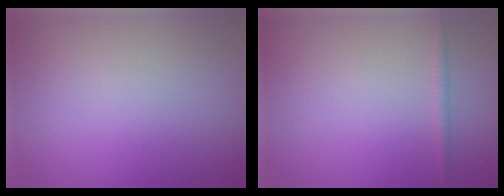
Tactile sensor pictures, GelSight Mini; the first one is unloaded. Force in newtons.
{"total": 0.7, "press": 0.7, "slide": 0.0}